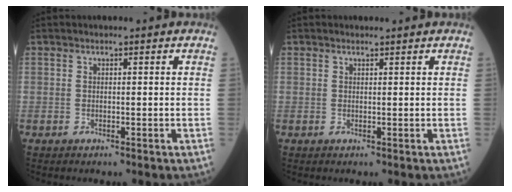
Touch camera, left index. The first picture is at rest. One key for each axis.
{"total": 0.6, "fx": 0.6, "fy": 0.0, "fz": 0.0, "tx": -0.009, "ty": -0.002, "tz": 0.008}